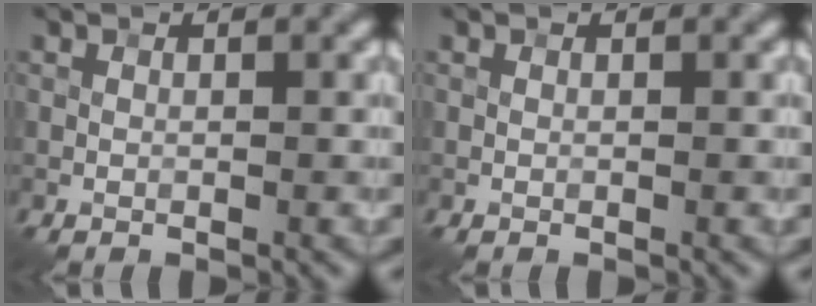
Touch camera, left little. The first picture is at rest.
{"total": 0.0}